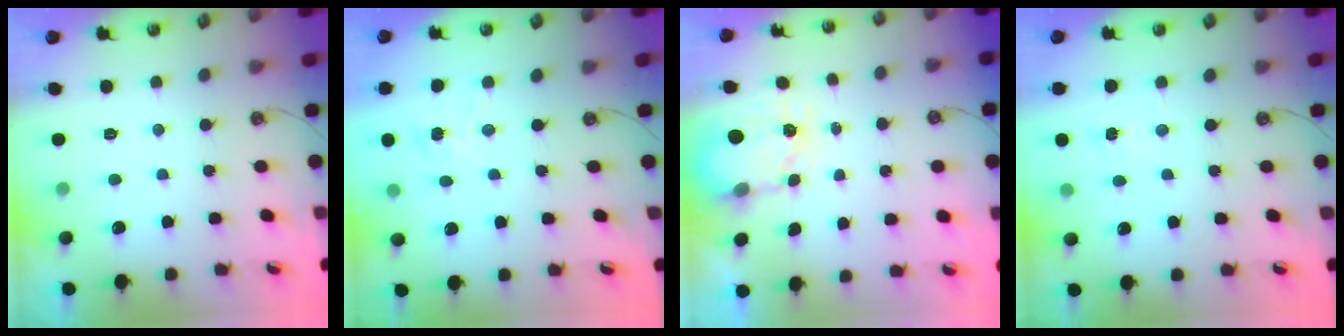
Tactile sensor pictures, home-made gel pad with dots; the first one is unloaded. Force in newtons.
{"total": 2.5, "press": 2.5, "slide": 0.3}
{"total": 3.6, "press": 3.6, "slide": 0.4}
{"total": 4.2, "press": 4.2, "slide": 0.5}